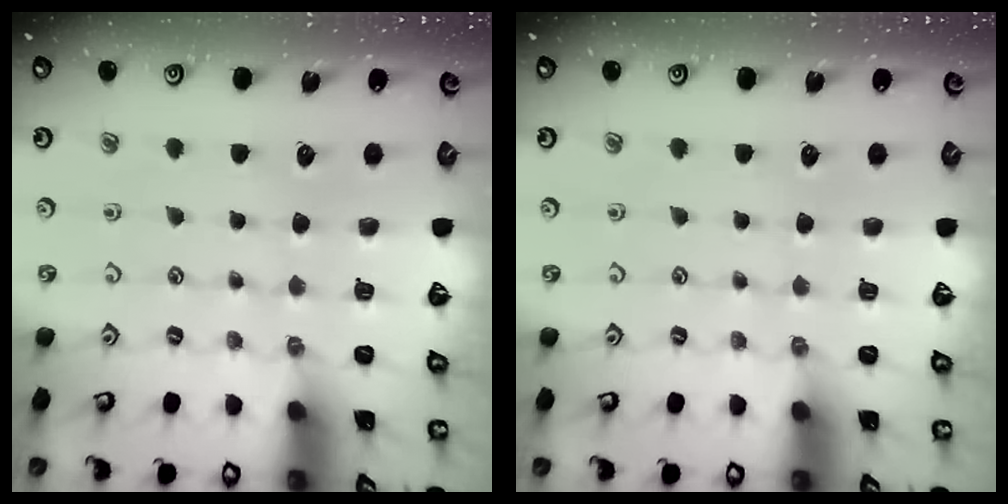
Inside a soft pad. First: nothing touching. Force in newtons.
{"total": 0.0}